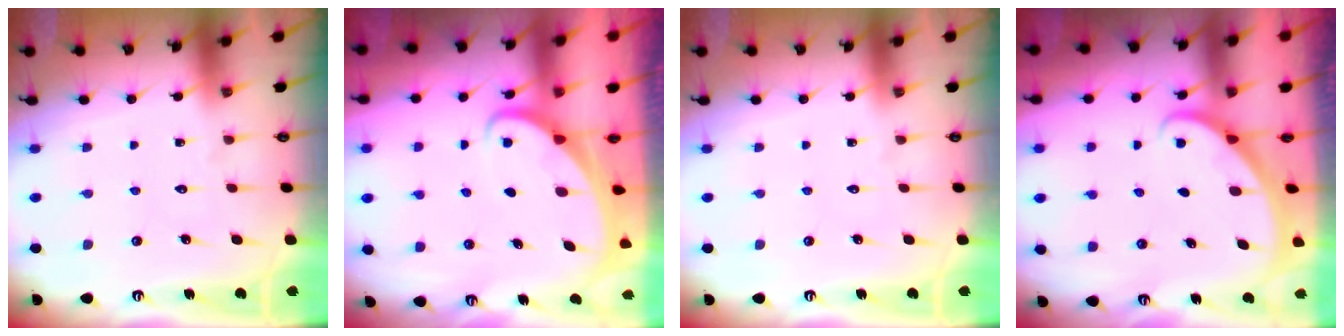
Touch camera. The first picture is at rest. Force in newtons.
{"total": 2.7, "press": 2.7, "slide": 0.4}
{"total": 0.0}
{"total": 2.0, "press": 2.0, "slide": 0.1}